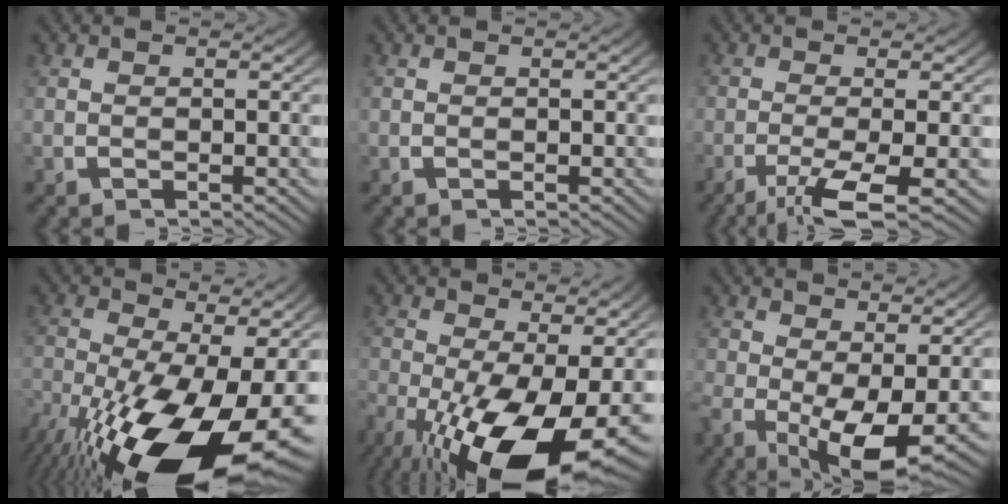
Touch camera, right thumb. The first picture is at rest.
{"total": 0.0}
{"total": 5.3, "force": [-2.5, 1.9, 4.3], "torque": [-0.088, -0.019, -0.033]}
{"total": 17.3, "force": [-5.2, 9.3, 13.6], "torque": [-0.233, -0.066, -0.045]}
{"total": 14.7, "force": [-4.5, 7.9, 11.5], "torque": [-0.202, -0.065, -0.038]}
{"total": 7.8, "force": [-1.7, 3.9, 6.5], "torque": [-0.110, -0.039, -0.012]}